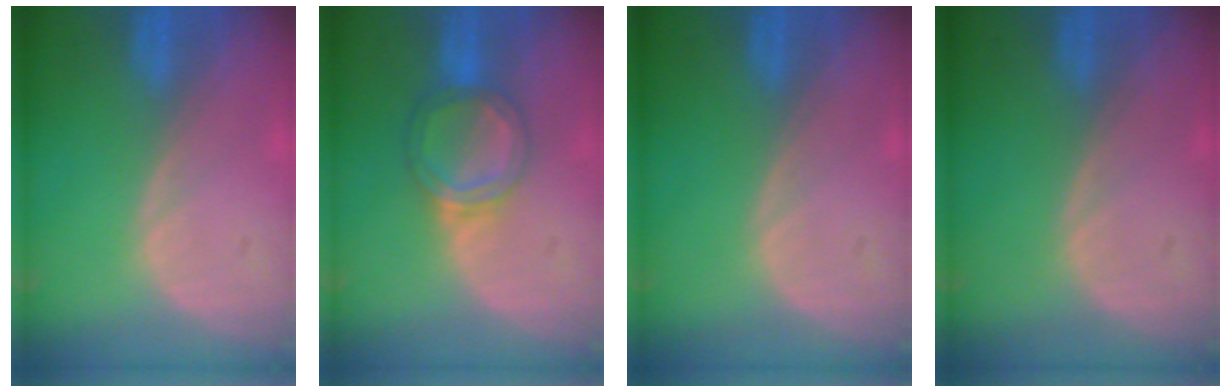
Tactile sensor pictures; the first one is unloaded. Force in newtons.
{"total": 5.4, "press": 5.2, "slide": 1.7}
{"total": 0.0}
{"total": 0.0}